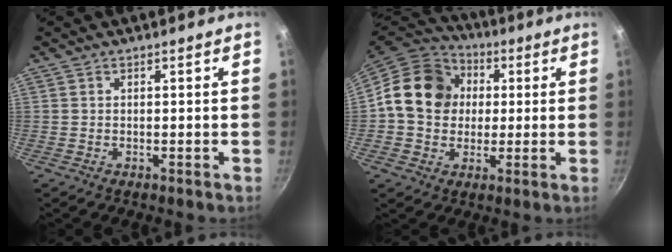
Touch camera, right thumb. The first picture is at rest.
{"total": 15.8, "force": [2.1, 13.3, 8.2], "torque": [-0.113, 0.023, 0.021]}